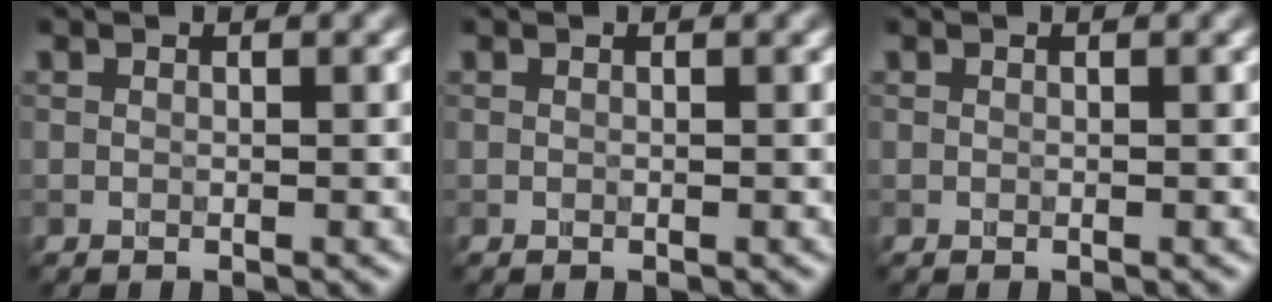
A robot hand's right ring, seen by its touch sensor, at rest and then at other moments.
{"total": 0.0}
{"total": 0.0}